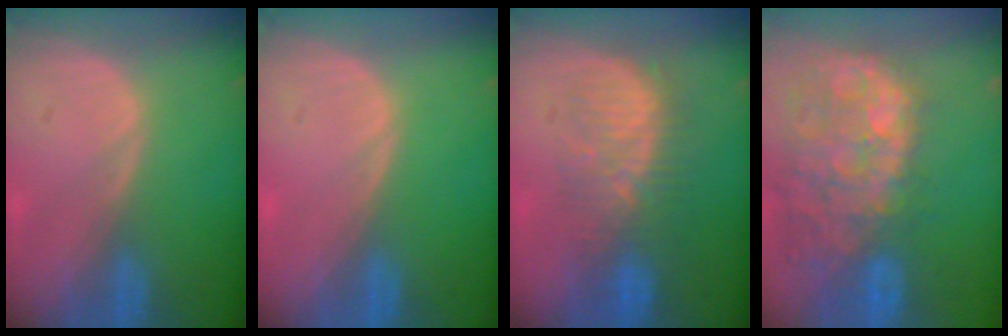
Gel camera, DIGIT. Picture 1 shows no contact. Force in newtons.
{"total": 0.0}
{"total": 8.5, "press": 8.2, "slide": 2.3}
{"total": 14.3, "press": 11.6, "slide": 8.3}